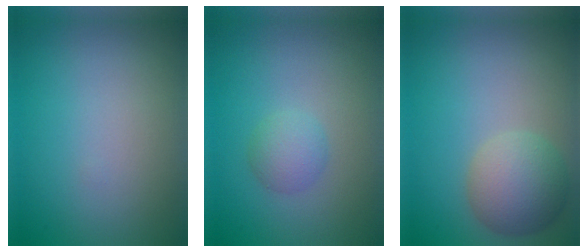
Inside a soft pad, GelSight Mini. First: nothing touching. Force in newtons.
{"total": 2.0, "press": 2.0, "slide": 0.0}
{"total": 4.7, "press": 4.7, "slide": 0.1}